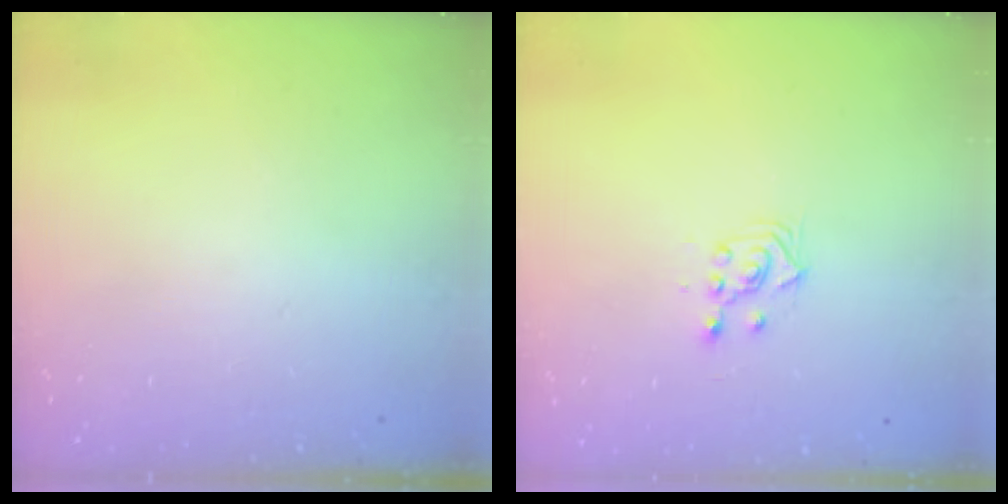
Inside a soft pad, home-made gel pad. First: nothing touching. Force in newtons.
{"total": 3.2, "press": 3.1, "slide": 0.9}